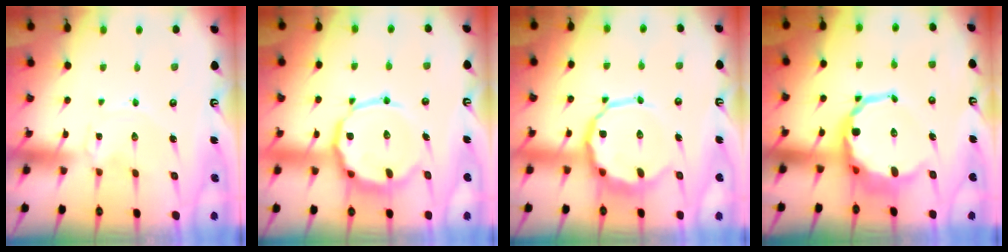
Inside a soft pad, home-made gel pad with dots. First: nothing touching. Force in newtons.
{"total": 14.6, "press": 14.5, "slide": 1.9}
{"total": 11.7, "press": 11.3, "slide": 3.2}
{"total": 13.5, "press": 13.1, "slide": 3.2}